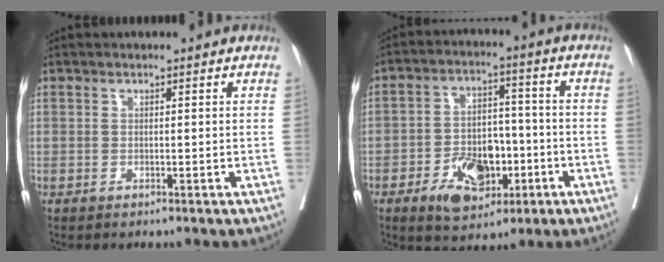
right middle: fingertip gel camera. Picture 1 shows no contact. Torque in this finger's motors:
{"motor_torque": [0.19, -0.12, 0.07, 0.02]}